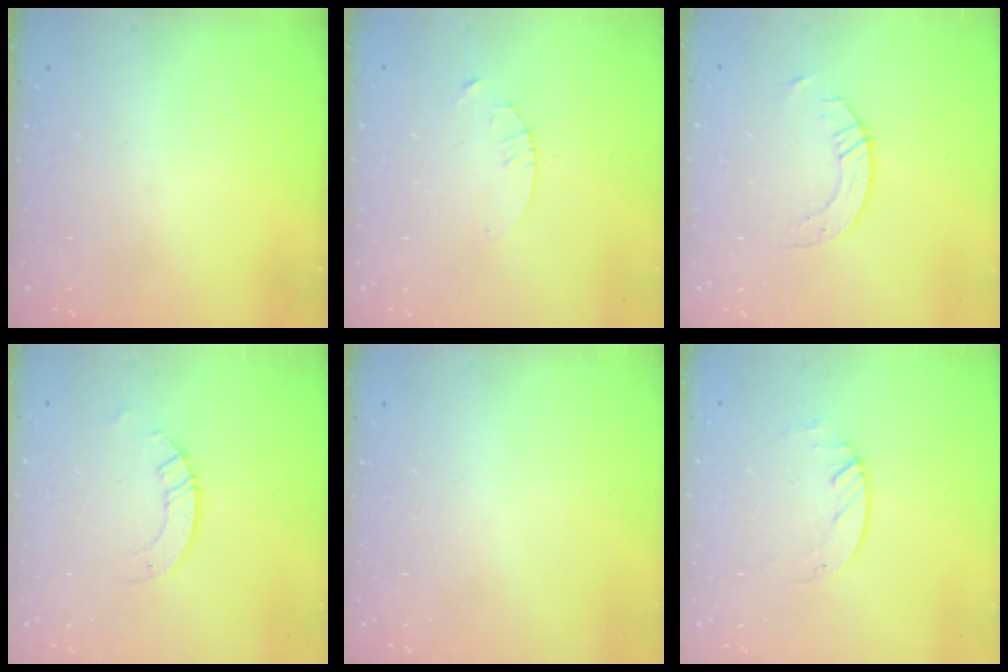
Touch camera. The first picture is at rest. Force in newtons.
{"total": 1.7, "press": 1.6, "slide": 0.2}
{"total": 3.5, "press": 3.5, "slide": 0.4}
{"total": 3.3, "press": 3.3, "slide": 0.2}
{"total": 0.0}
{"total": 1.7, "press": 1.7, "slide": 0.2}